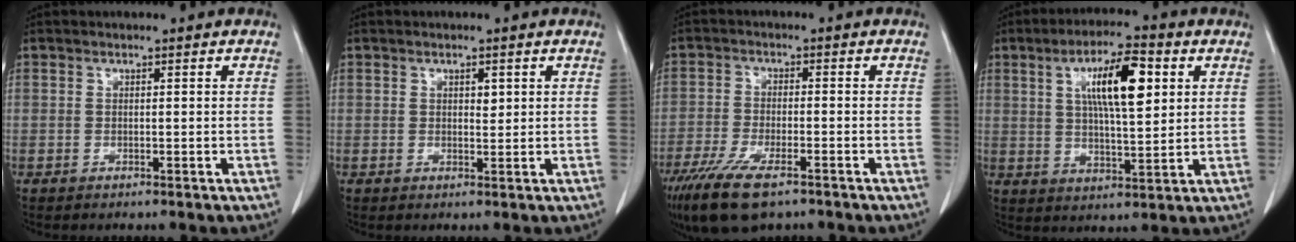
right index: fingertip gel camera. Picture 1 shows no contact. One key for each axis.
{"total": 1.4, "fx": 0.6, "fy": 0.7, "fz": 1.1, "tx": -0.018, "ty": -0.002, "tz": 0.009}
{"total": 10.8, "fx": -7.4, "fy": 3.0, "fz": 7.3, "tx": -0.131, "ty": -0.024, "tz": -0.125}
{"total": 11.3, "fx": 3.6, "fy": 2.6, "fz": 10.4, "tx": -0.181, "ty": 0.011, "tz": 0.061}